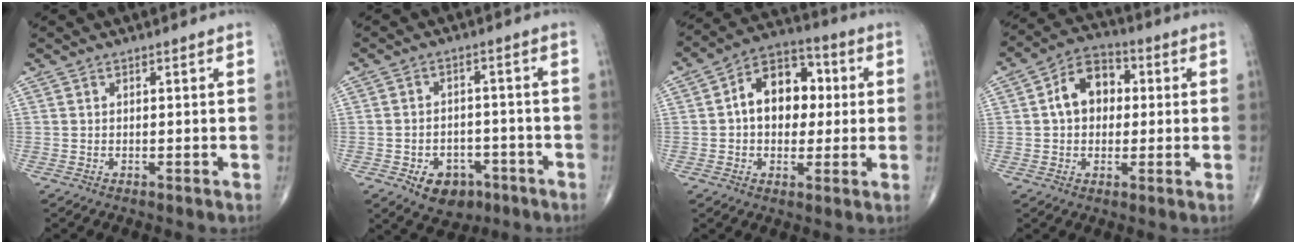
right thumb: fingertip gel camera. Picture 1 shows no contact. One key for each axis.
{"total": 8.2, "fx": -4.2, "fy": 5.9, "fz": 3.9, "tx": -0.037, "ty": 0.033, "tz": -0.053}
{"total": 13.2, "fx": 1.5, "fy": 9.3, "fz": 9.3, "tx": -0.100, "ty": 0.023, "tz": 0.013}
{"total": 9.7, "fx": 1.2, "fy": 7.1, "fz": 6.5, "tx": -0.083, "ty": 0.023, "tz": 0.010}